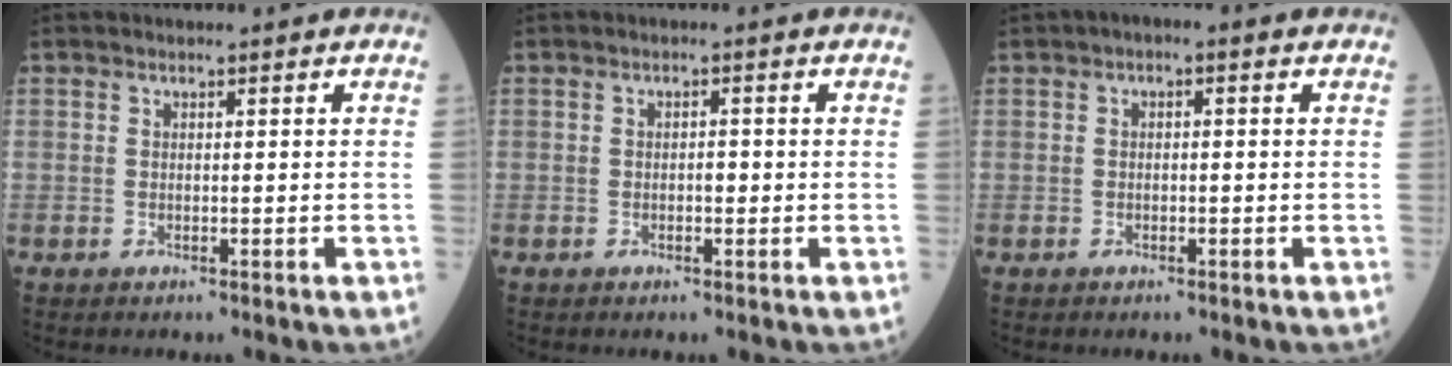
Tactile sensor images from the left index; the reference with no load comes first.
{"total": 1.0, "force": [-0.4, 0.5, 0.8], "torque": [-0.010, -0.001, -0.009]}
{"total": 1.4, "force": [0.2, 0.6, 1.3], "torque": [-0.014, 0.007, -0.004]}